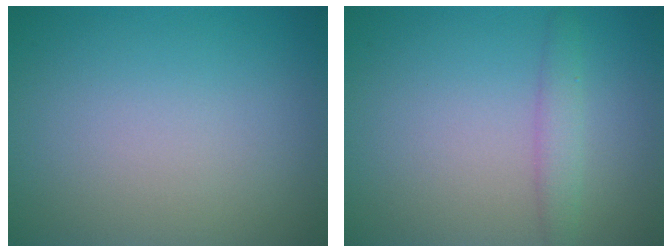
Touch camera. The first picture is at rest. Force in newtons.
{"total": 1.9, "press": 1.9, "slide": 0.1}